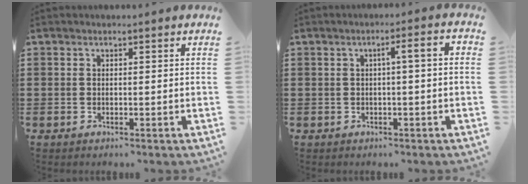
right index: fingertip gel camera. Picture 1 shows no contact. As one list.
[{"total": 2.9, "force": [-0.4, 0.0, 2.9], "torque": [-0.050, 0.000, -0.011]}]